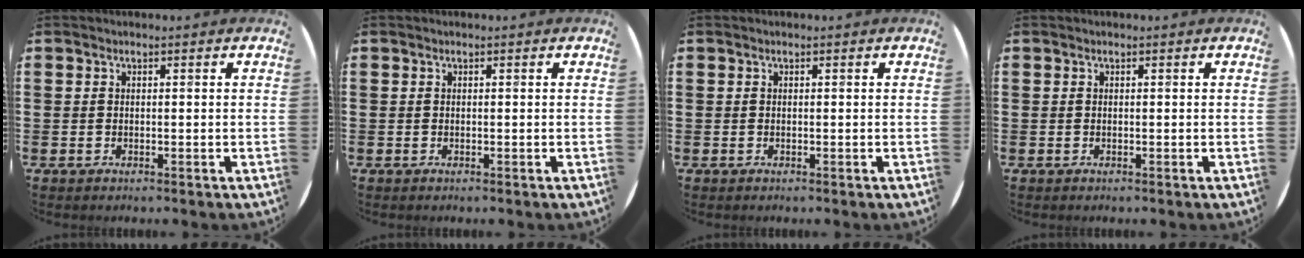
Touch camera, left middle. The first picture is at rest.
{"total": 0.0}
{"total": 0.0}
{"total": 0.0}